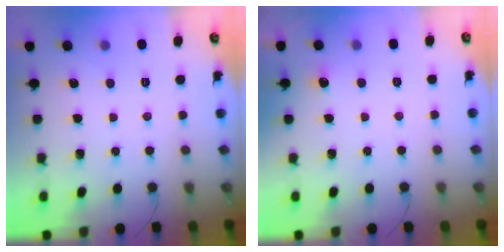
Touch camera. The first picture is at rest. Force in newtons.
{"total": 2.9, "press": 2.7, "slide": 1.0}